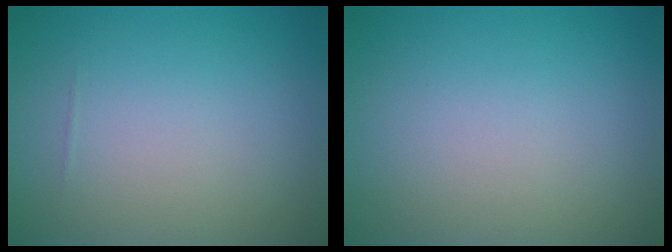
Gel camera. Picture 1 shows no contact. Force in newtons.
{"total": 0.0}